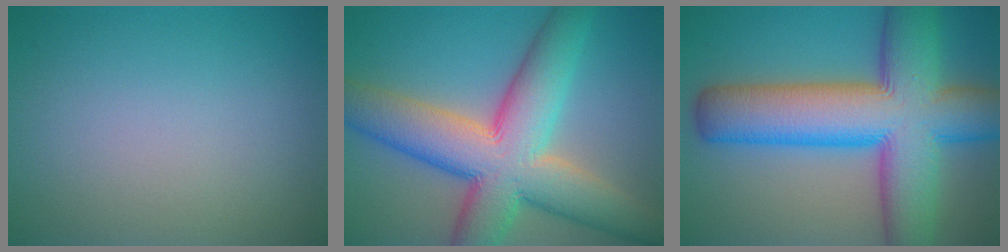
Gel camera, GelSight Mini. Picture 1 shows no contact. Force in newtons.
{"total": 12.2, "press": 12.2, "slide": 0.8}
{"total": 14.5, "press": 14.5, "slide": 0.4}